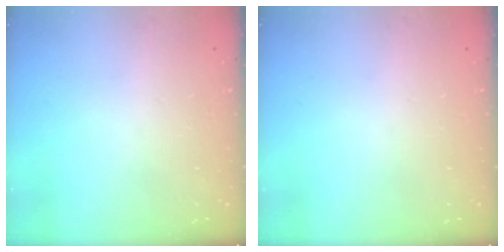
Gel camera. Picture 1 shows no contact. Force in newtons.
{"total": 0.0}